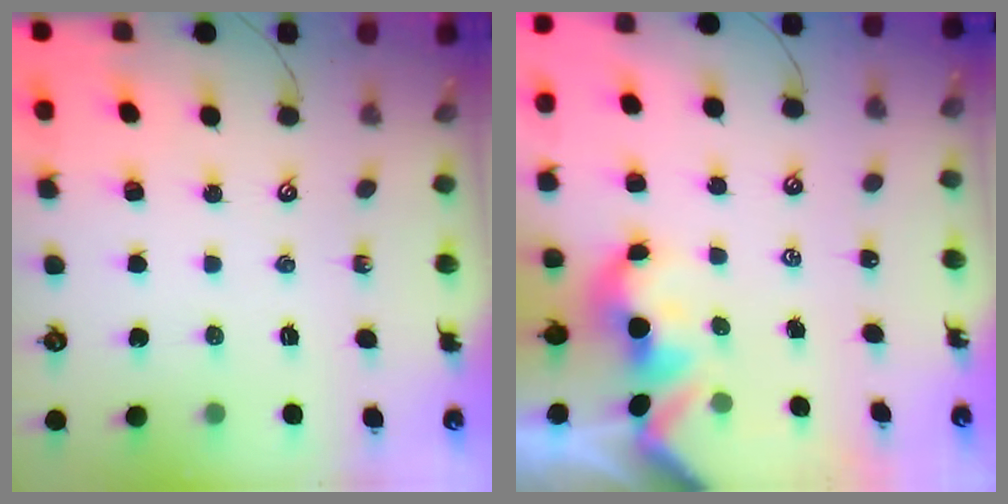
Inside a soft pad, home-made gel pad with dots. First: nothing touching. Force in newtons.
{"total": 1.7, "press": 1.7, "slide": 0.2}